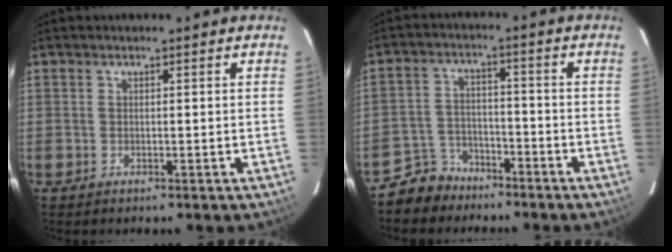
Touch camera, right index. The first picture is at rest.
{"total": 7.2, "force": [-5.9, 4.1, 0.7], "torque": [-0.035, 0.016, -0.099]}